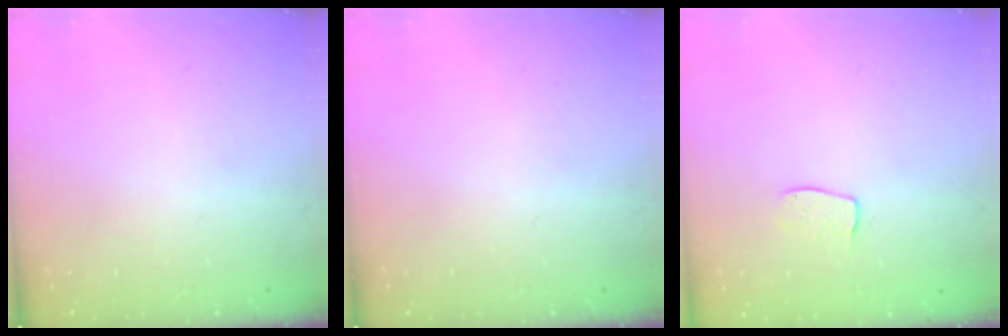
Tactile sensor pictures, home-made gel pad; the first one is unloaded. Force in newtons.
{"total": 0.0}
{"total": 5.0, "press": 5.0, "slide": 0.3}